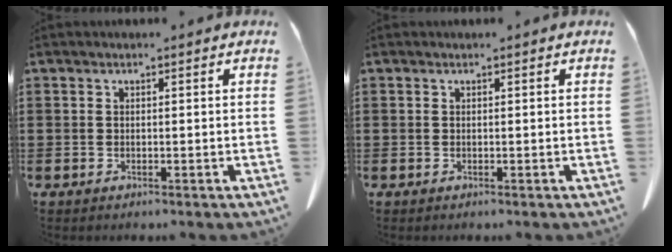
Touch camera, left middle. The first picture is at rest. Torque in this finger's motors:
{"motor_torque": [0.01, 0.05, -0.02, -0.01]}